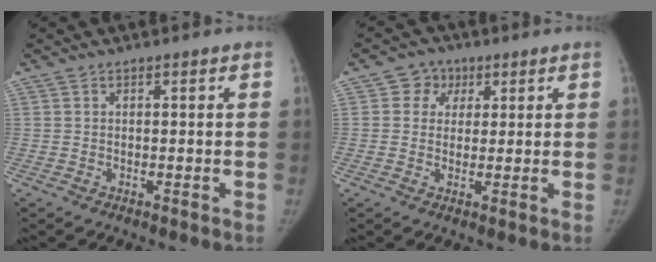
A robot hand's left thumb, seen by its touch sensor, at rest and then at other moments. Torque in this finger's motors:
{"motor_torque": [0.48, 0.33, -0.19, 0.04, 0.08]}